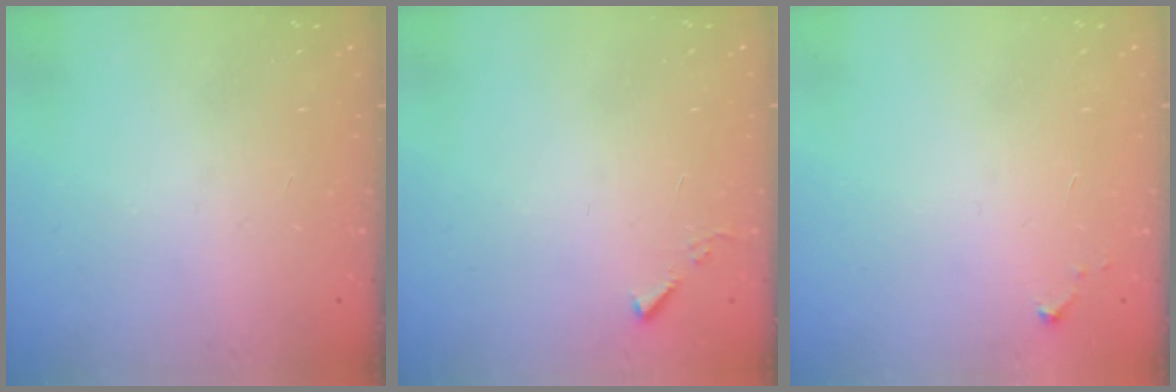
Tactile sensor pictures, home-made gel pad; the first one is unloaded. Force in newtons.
{"total": 3.2, "press": 3.2, "slide": 0.5}
{"total": 2.6, "press": 2.6, "slide": 0.4}